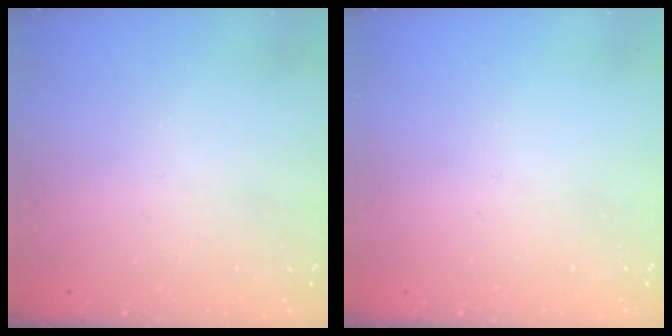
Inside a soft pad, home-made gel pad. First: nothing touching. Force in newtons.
{"total": 0.0}